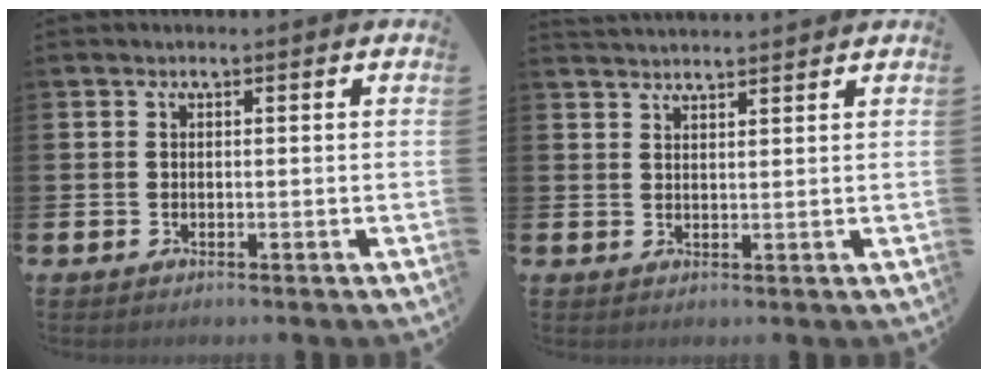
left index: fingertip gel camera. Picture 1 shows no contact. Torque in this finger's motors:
{"motor_torque": [0.58, -1.11, -0.06, 0.00]}